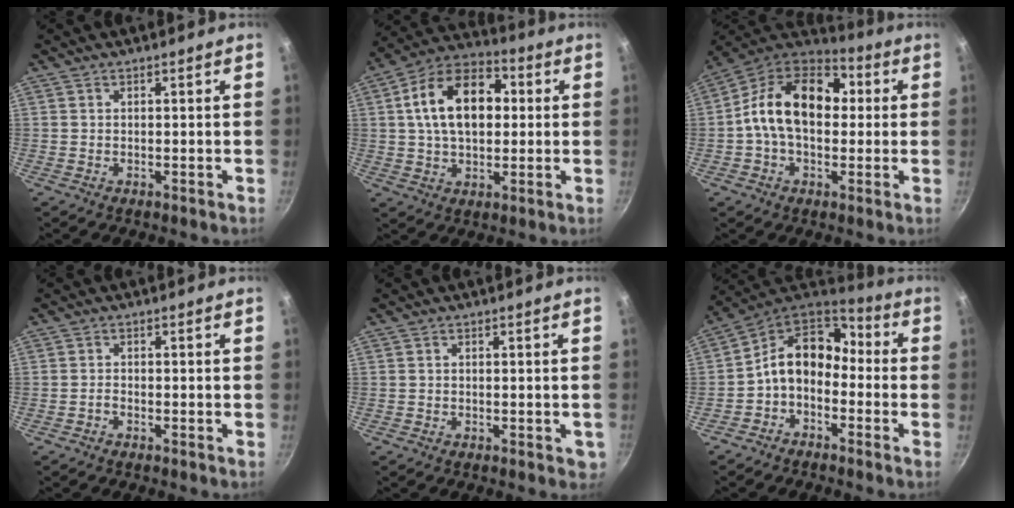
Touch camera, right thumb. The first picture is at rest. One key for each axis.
{"total": 16.9, "fx": 2.6, "fy": 10.9, "fz": 12.7, "tx": -0.181, "ty": 0.024, "tz": 0.029}
{"total": 18.0, "fx": 1.4, "fy": 12.3, "fz": 13.1, "tx": -0.182, "ty": 0.035, "tz": -0.002}
{"total": 0.9, "fx": -0.7, "fy": 0.3, "fz": 0.3, "tx": -0.009, "ty": 0.007, "tz": -0.019}
{"total": 2.1, "fx": -0.7, "fy": 1.2, "fz": 1.5, "tx": -0.015, "ty": 0.000, "tz": -0.009}
{"total": 11.5, "fx": -2.3, "fy": 8.5, "fz": 7.4, "tx": -0.109, "ty": 0.062, "tz": -0.066}